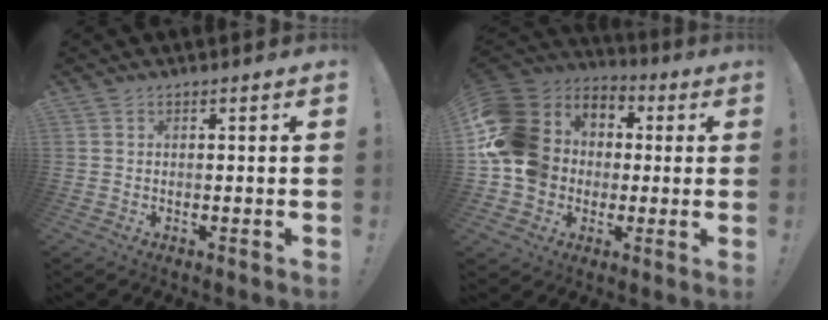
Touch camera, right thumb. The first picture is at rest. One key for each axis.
{"total": 17.6, "fx": 0.6, "fy": 15.7, "fz": 7.8, "tx": -0.135, "ty": 0.002, "tz": 0.037}